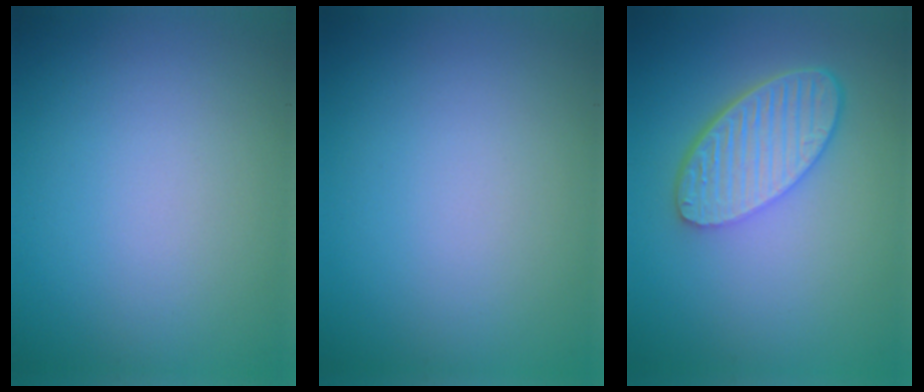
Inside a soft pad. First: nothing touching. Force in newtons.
{"total": 0.0}
{"total": 5.9, "press": 4.5, "slide": 3.8}